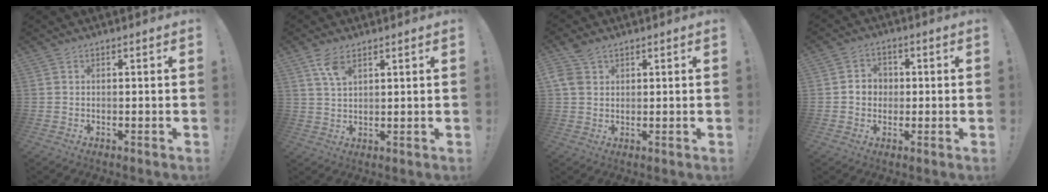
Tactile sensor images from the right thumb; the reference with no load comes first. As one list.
[{"total": 5.2, "force": [3.2, 2.2, 3.4], "torque": [-0.065, -0.011, 0.058]}, {"total": 5.7, "force": [3.3, 3.6, 3.1], "torque": [-0.057, -0.007, 0.067]}, {"total": 5.3, "force": [-0.1, 4.9, 2.1], "torque": [-0.039, 0.014, 0.000]}]